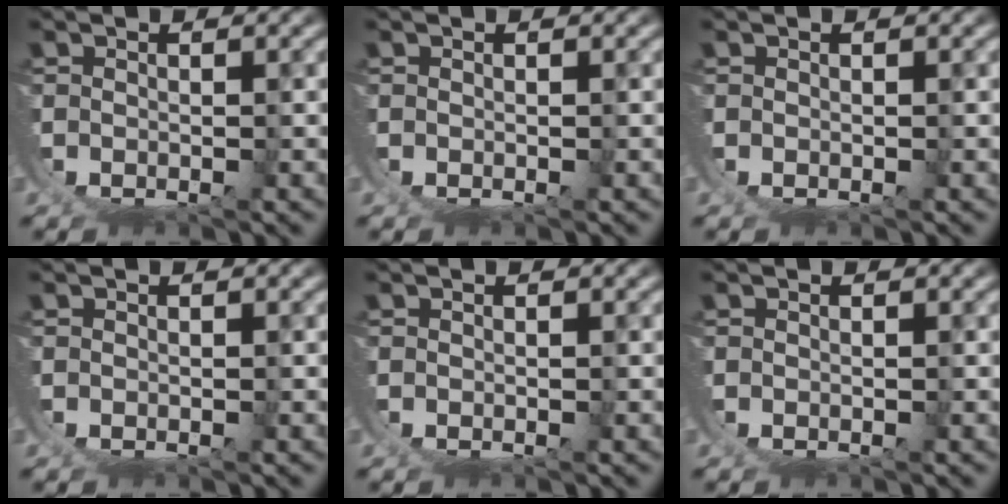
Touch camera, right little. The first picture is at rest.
{"total": 0.0}
{"total": 0.0}
{"total": 0.0}
{"total": 0.0}
{"total": 0.0}